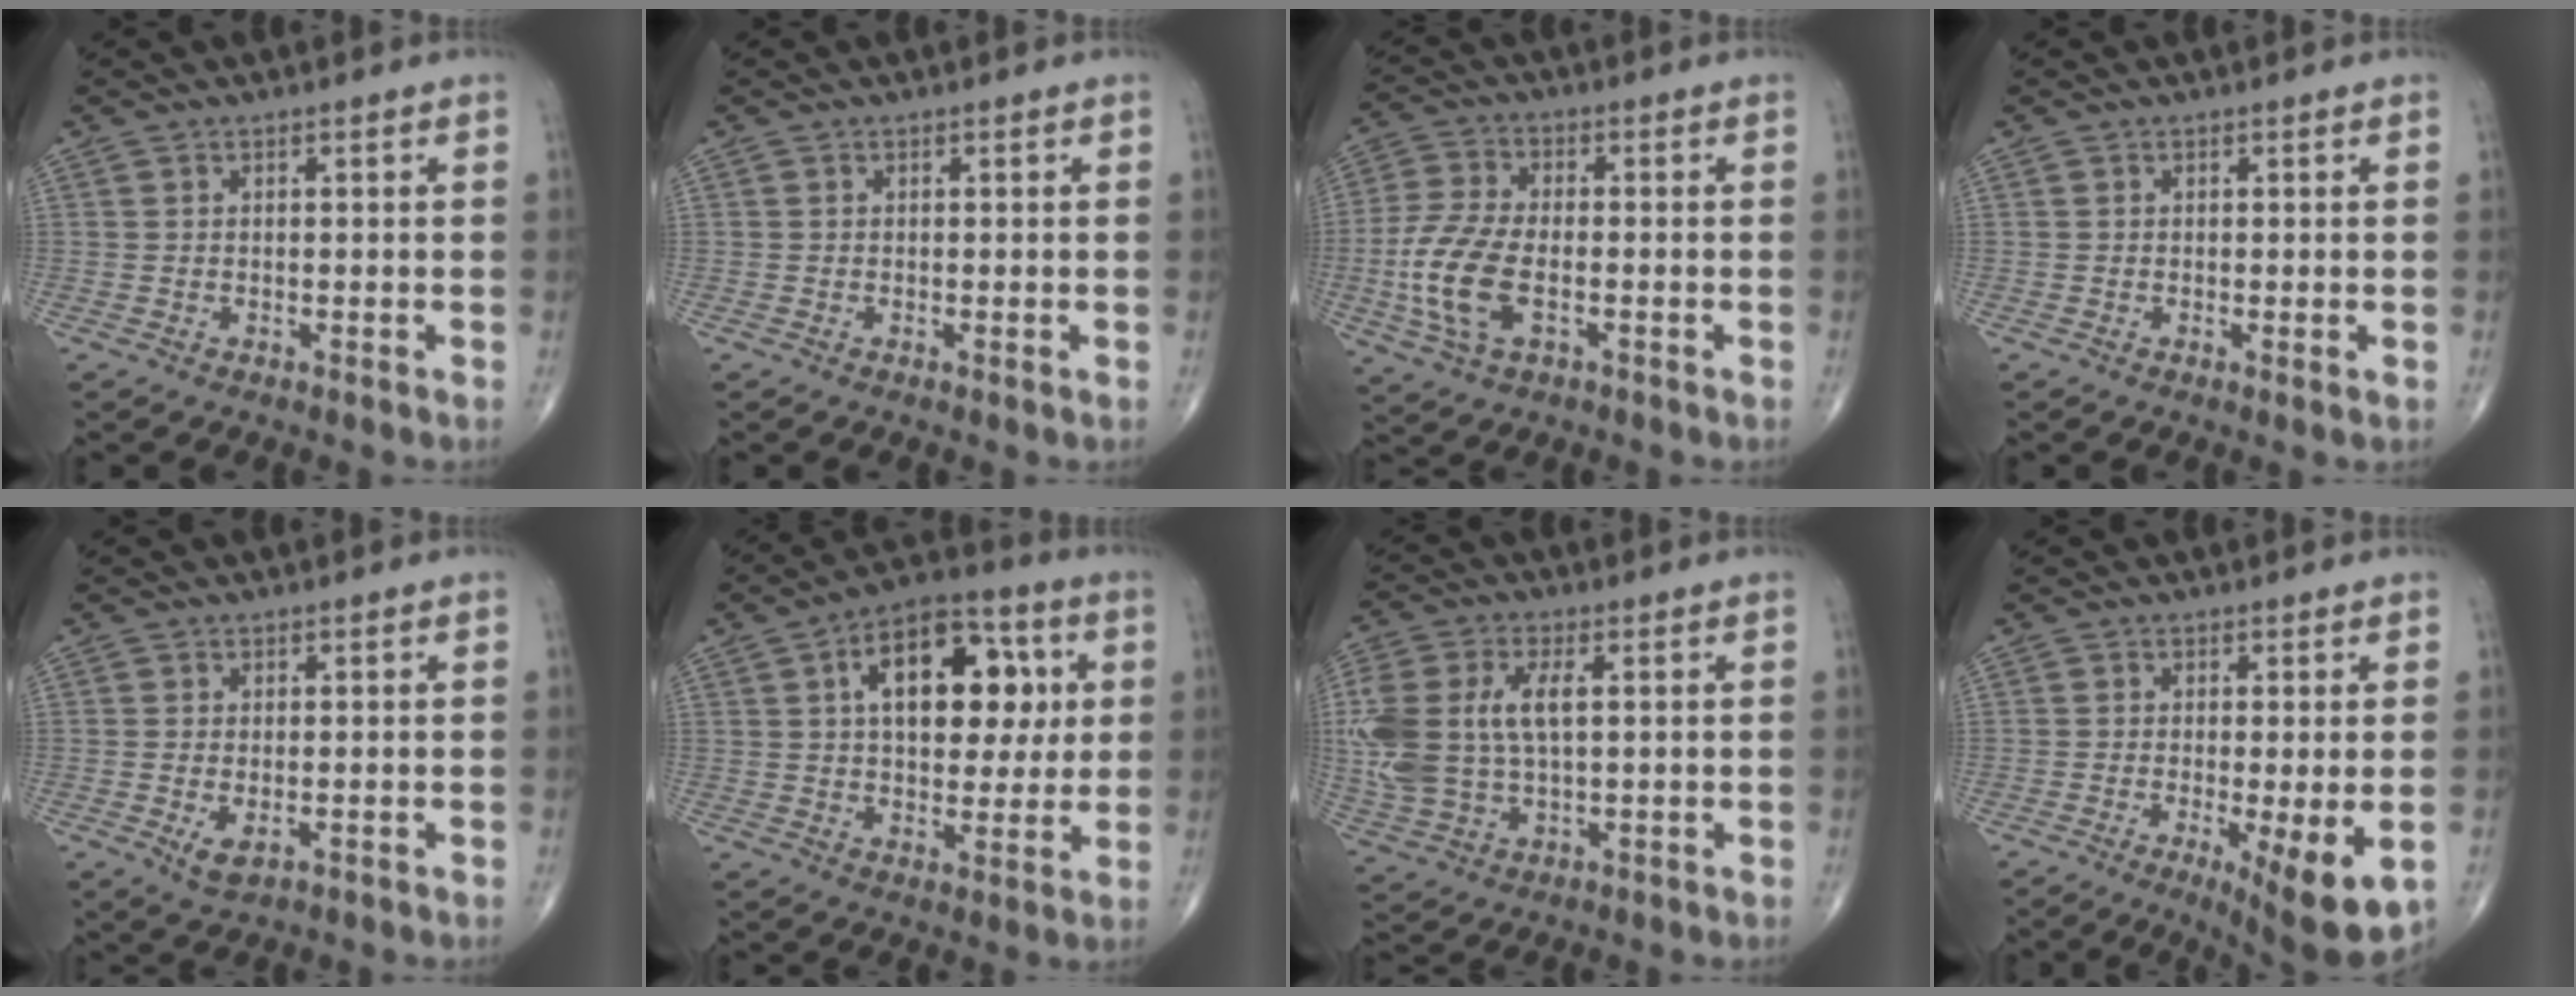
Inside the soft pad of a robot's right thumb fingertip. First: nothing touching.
{"total": 0.0}
{"total": 11.9, "force": [-2.7, 6.1, 9.9], "torque": [-0.223, 0.006, -0.054]}
{"total": 0.7, "force": [-0.1, 0.0, 0.7], "torque": [-0.016, -0.005, -0.003]}
{"total": 3.1, "force": [-0.8, 1.5, 2.6], "torque": [-0.045, -0.009, -0.007]}
{"total": 18.2, "force": [4.5, 10.4, 14.2], "torque": [-0.172, 0.011, 0.066]}
{"total": 15.4, "force": [2.1, 8.5, 12.7], "torque": [-0.300, 0.007, 0.045]}
{"total": 10.5, "force": [-3.1, 2.6, 9.7], "torque": [-0.141, -0.026, -0.042]}